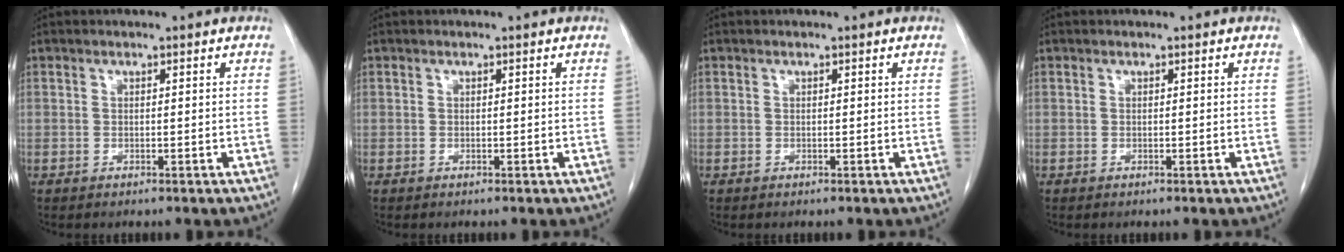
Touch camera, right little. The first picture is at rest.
{"total": 0.0}
{"total": 0.0}
{"total": 0.0}